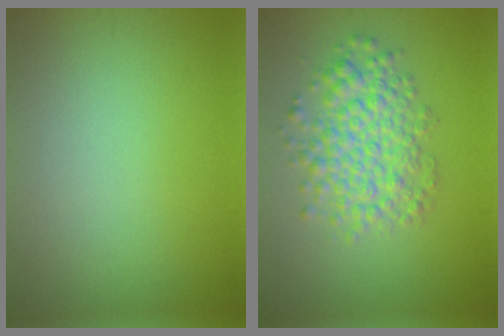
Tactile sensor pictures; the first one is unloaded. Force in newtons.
{"total": 5.0, "press": 5.0, "slide": 0.1}